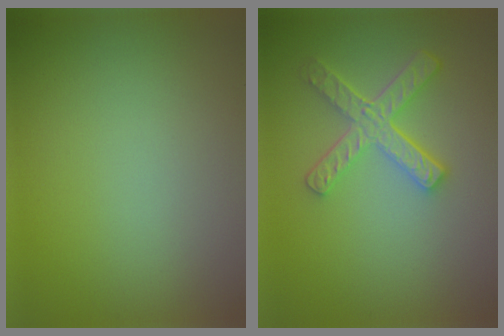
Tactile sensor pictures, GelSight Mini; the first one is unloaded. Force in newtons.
{"total": 4.8, "press": 3.6, "slide": 3.1}